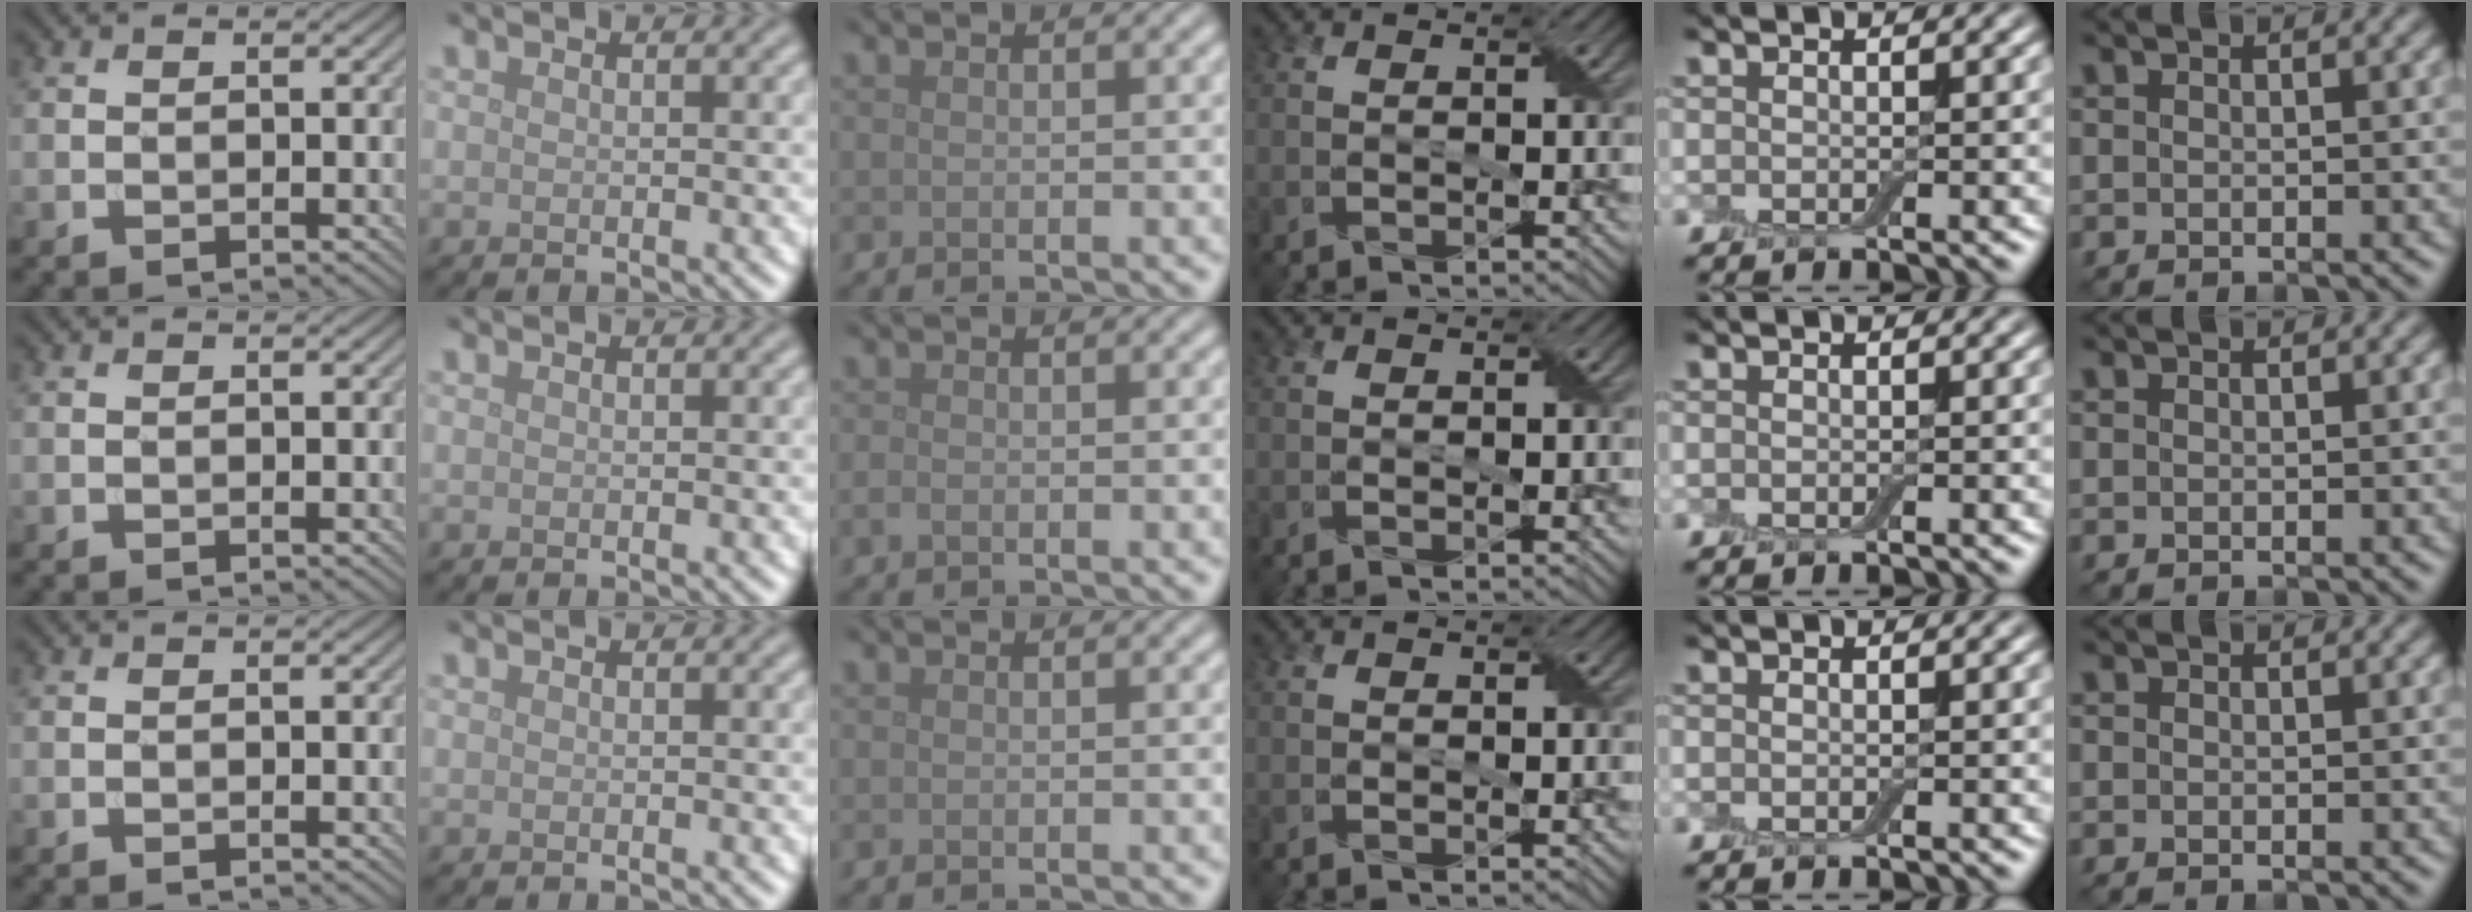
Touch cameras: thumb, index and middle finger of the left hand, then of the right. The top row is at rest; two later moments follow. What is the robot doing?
{"motion": "fold", "object": "cloth"}